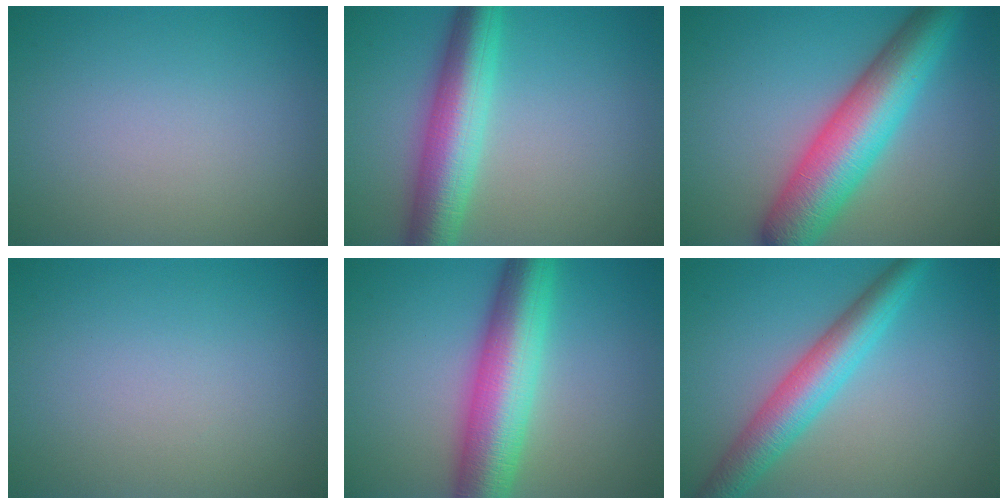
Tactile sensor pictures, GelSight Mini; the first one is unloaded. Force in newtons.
{"total": 7.3, "press": 7.3, "slide": 0.1}
{"total": 9.5, "press": 9.5, "slide": 0.2}
{"total": 0.0}
{"total": 9.1, "press": 9.1, "slide": 0.1}
{"total": 5.7, "press": 5.7, "slide": 0.0}